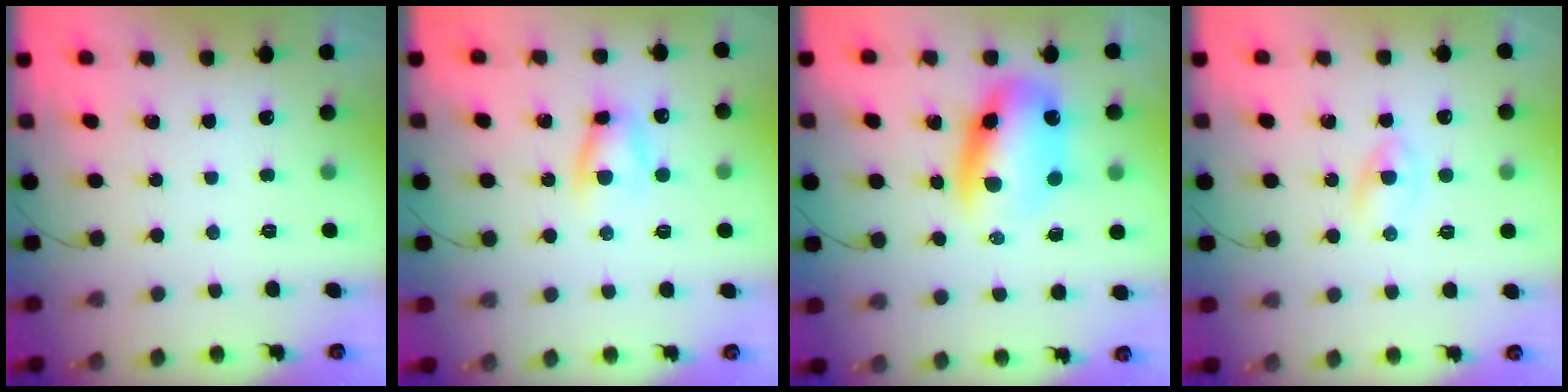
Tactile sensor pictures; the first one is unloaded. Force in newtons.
{"total": 6.8, "press": 6.8, "slide": 1.0}
{"total": 11.3, "press": 10.9, "slide": 3.0}
{"total": 1.9, "press": 1.7, "slide": 0.8}